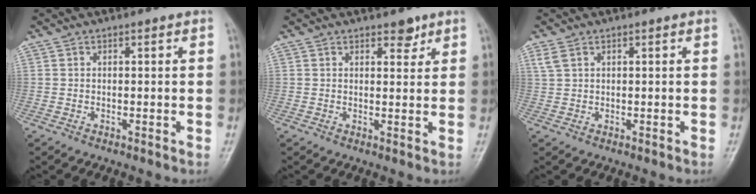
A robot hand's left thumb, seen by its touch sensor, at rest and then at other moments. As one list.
[{"total": 2.6, "force": [1.9, 1.3, 1.2], "torque": [-0.001, -0.011, 0.026]}, {"total": 1.8, "force": [1.0, 1.0, 1.1], "torque": [-0.027, 0.008, 0.030]}]